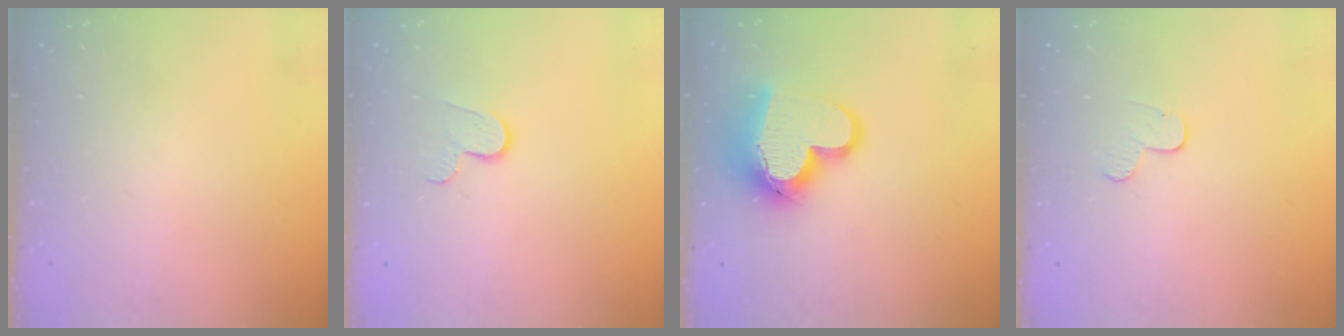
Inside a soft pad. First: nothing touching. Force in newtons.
{"total": 6.3, "press": 6.3, "slide": 0.5}
{"total": 15.9, "press": 15.7, "slide": 2.2}
{"total": 3.7, "press": 3.7, "slide": 0.4}